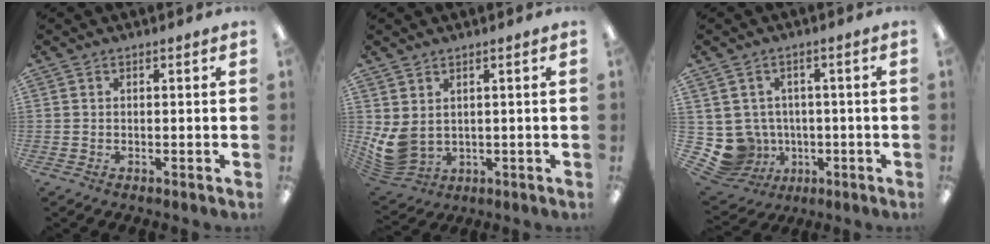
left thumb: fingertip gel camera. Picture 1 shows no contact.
{"total": 6.5, "force": [1.8, 4.6, 4.2], "torque": [-0.112, -0.015, 0.039]}
{"total": 7.5, "force": [-1.0, 7.3, 1.3], "torque": [-0.066, 0.002, -0.006]}